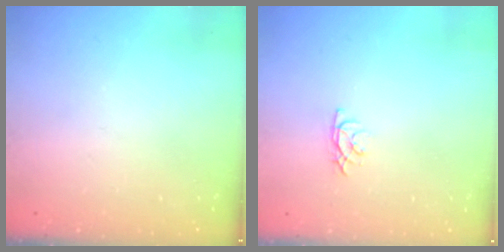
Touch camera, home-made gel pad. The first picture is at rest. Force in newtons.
{"total": 3.0, "press": 3.0, "slide": 0.5}